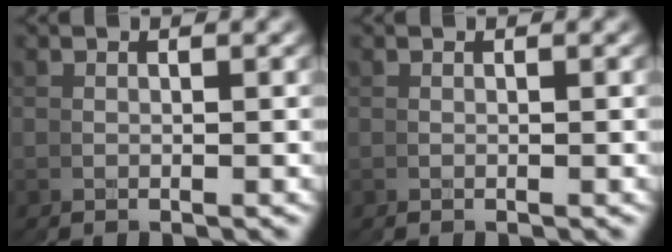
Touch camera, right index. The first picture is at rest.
{"total": 0.0}